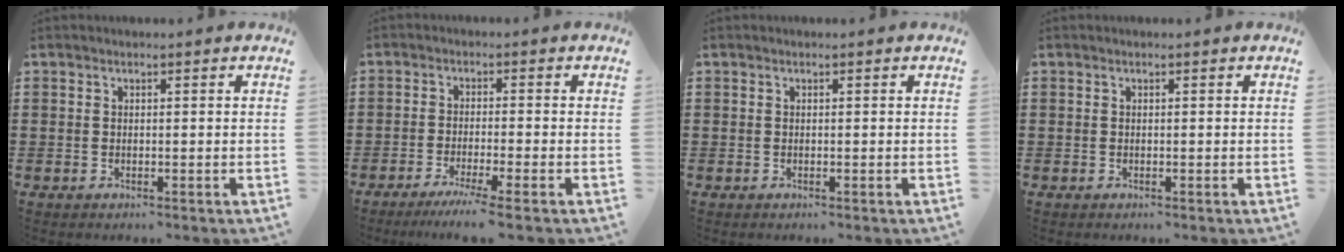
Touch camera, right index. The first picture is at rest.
{"total": 3.7, "force": [-2.8, -0.6, 2.4], "torque": [-0.053, -0.017, -0.054]}
{"total": 0.0}
{"total": 0.0}